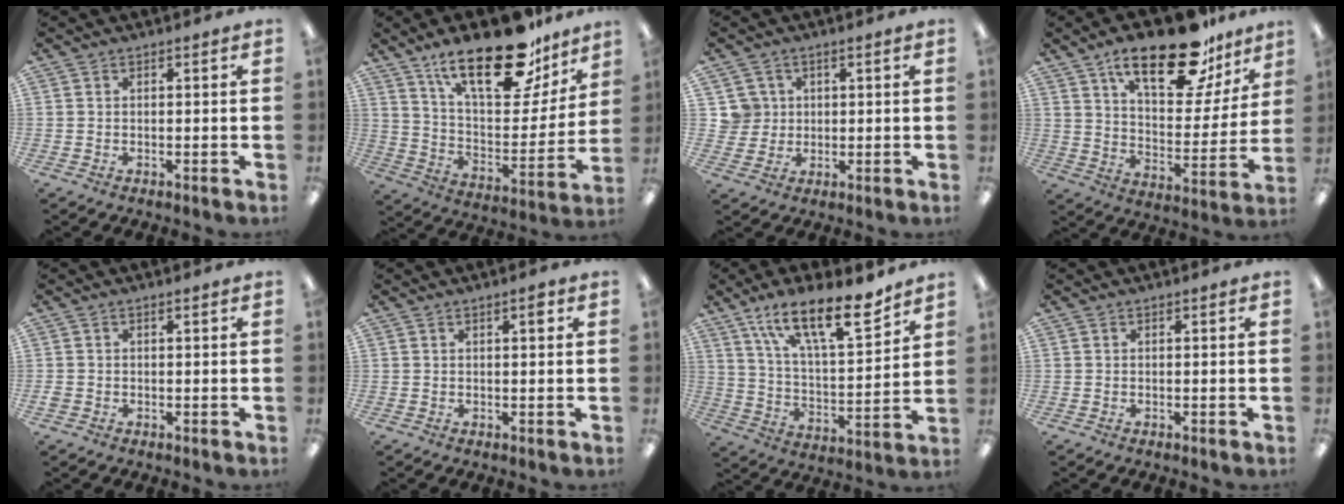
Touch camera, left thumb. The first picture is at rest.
{"total": 25.3, "force": [16.9, 10.4, 15.8], "torque": [-0.237, -0.104, 0.285]}
{"total": 5.2, "force": [1.7, 4.9, 0.1], "torque": [-0.007, 0.004, 0.030]}
{"total": 22.6, "force": [15.1, 9.1, 14.2], "torque": [-0.212, -0.085, 0.250]}
{"total": 1.2, "force": [-0.3, 1.0, 0.6], "torque": [-0.010, 0.004, -0.007]}
{"total": 1.9, "force": [0.9, 0.5, 1.6], "torque": [-0.017, -0.002, 0.011]}
{"total": 18.8, "force": [13.3, 6.1, 11.7], "torque": [-0.190, -0.074, 0.222]}
{"total": 0.0}